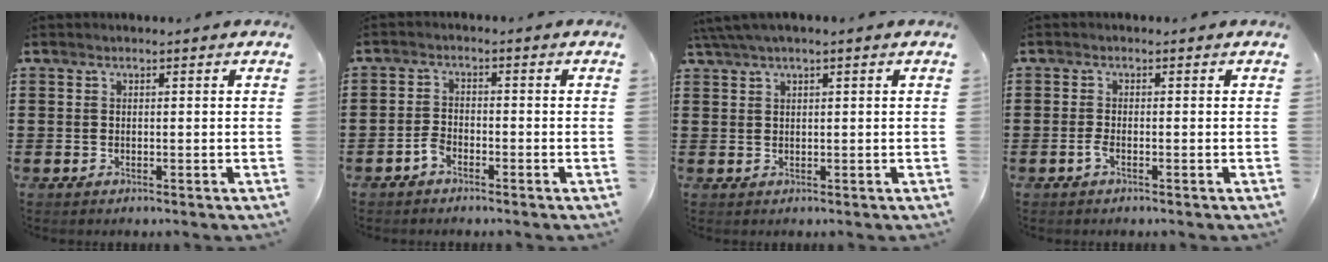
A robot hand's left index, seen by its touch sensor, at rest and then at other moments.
{"total": 2.3, "force": [-1.8, 1.1, 0.9], "torque": [-0.022, 0.005, -0.037]}
{"total": 2.2, "force": [1.2, 0.2, 1.8], "torque": [-0.035, 0.001, 0.023]}
{"total": 1.4, "force": [-0.8, 0.2, 1.0], "torque": [-0.028, -0.005, -0.017]}